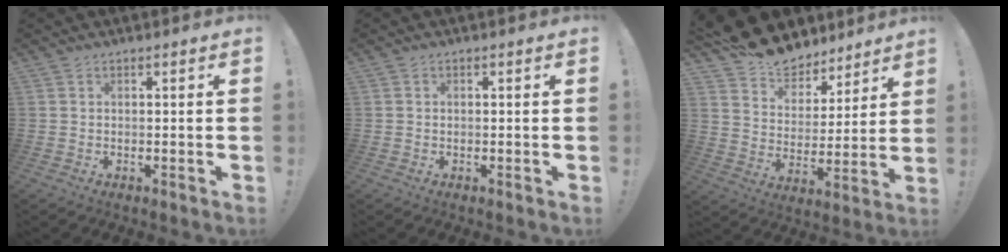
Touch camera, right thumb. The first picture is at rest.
{"total": 0.0}
{"total": 13.3, "force": [11.6, 6.1, 2.5], "torque": [-0.057, -0.093, 0.213]}